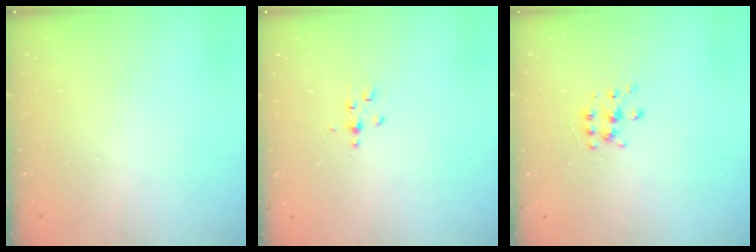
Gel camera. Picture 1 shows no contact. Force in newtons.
{"total": 4.4, "press": 4.4, "slide": 0.7}
{"total": 6.0, "press": 6.0, "slide": 0.5}